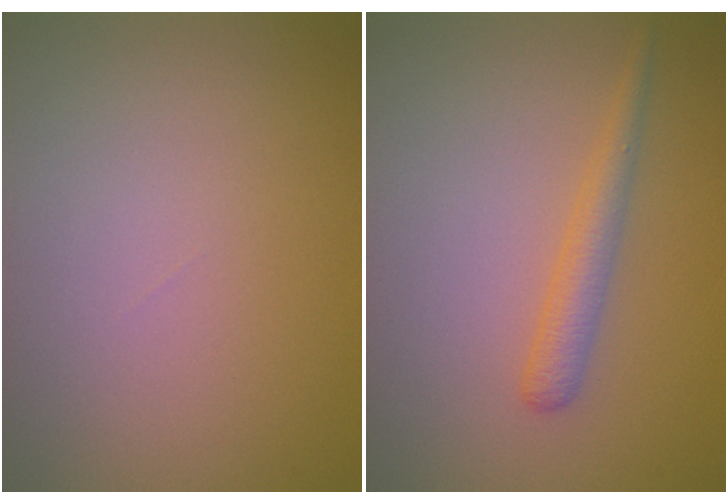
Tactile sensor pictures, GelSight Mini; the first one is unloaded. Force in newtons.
{"total": 2.0, "press": 2.0, "slide": 0.1}